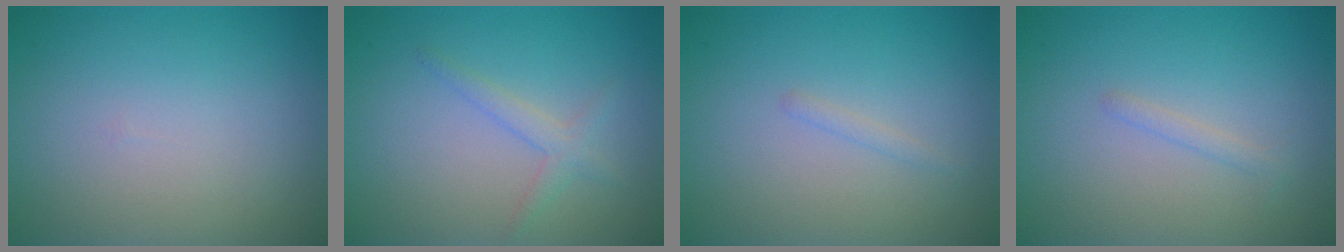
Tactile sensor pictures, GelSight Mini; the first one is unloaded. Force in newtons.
{"total": 1.6, "press": 1.6, "slide": 0.1}
{"total": 0.6, "press": 0.6, "slide": 0.0}
{"total": 0.9, "press": 0.9, "slide": 0.1}